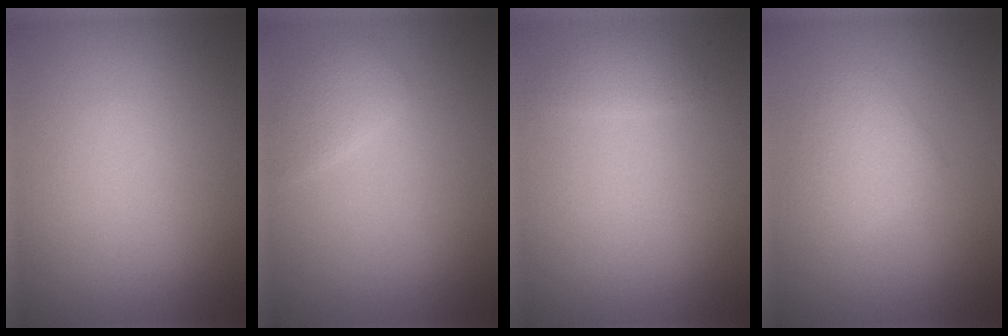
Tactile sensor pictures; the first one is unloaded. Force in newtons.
{"total": 1.7, "press": 1.7, "slide": 0.0}
{"total": 1.1, "press": 1.1, "slide": 0.0}
{"total": 2.2, "press": 2.2, "slide": 0.1}